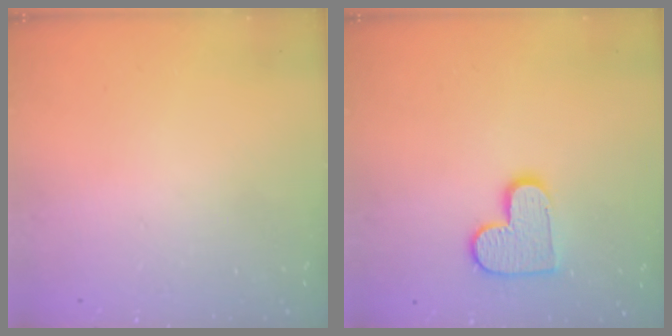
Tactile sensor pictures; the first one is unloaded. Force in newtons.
{"total": 11.0, "press": 11.0, "slide": 0.7}